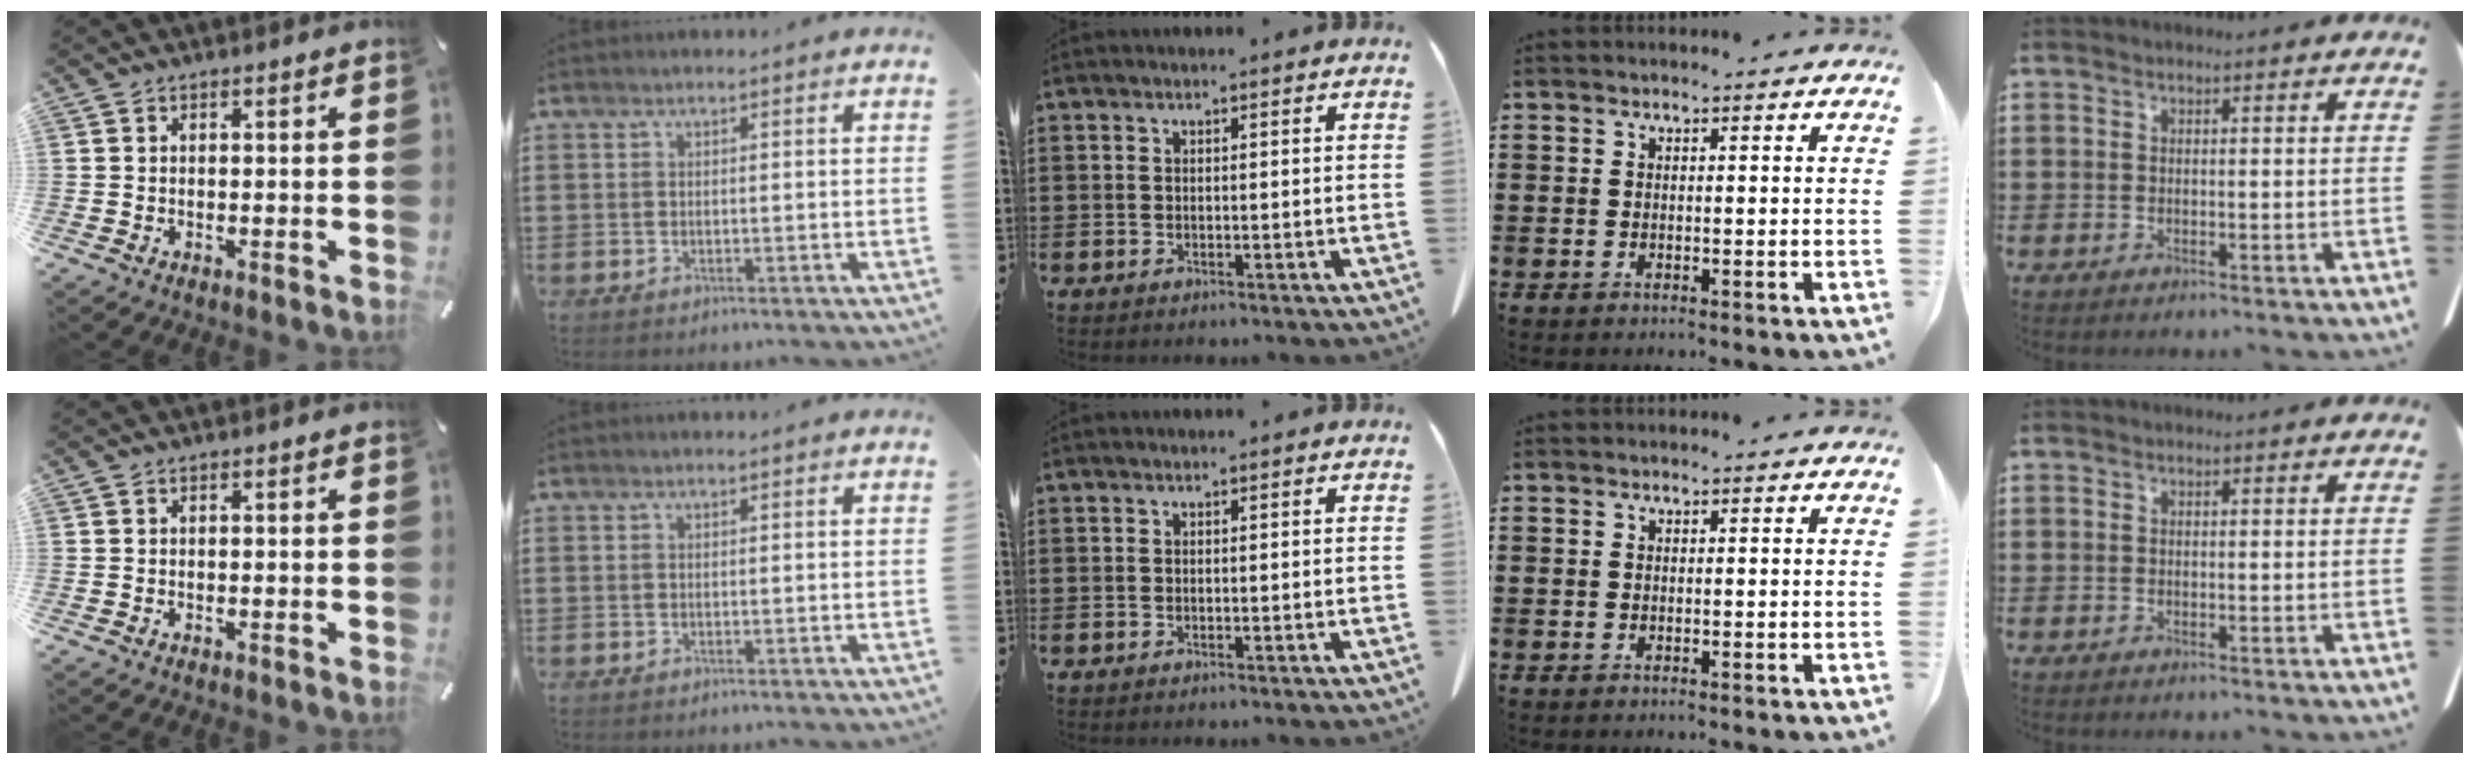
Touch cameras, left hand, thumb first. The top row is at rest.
{}